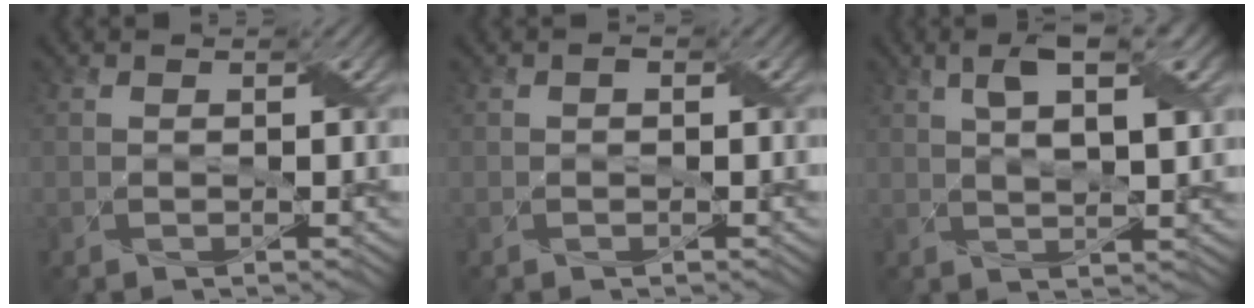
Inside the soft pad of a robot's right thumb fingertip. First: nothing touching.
{"total": 0.9, "force": [-0.2, 0.7, 0.6], "torque": [-0.005, 0.000, -0.004]}
{"total": 6.6, "force": [2.3, 2.2, 5.8], "torque": [-0.096, 0.011, 0.033]}